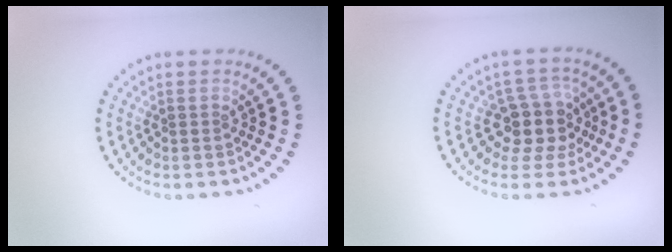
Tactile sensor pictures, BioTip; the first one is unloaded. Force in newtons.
{"total": 3.8, "press": 3.2, "slide": 2.1}